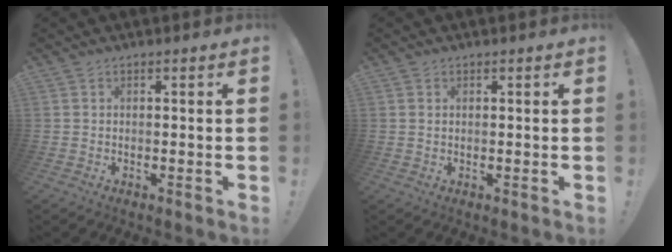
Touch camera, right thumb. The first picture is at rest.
{"total": 0.6, "force": [0.4, 0.4, 0.2], "torque": [-0.005, 0.001, 0.007]}